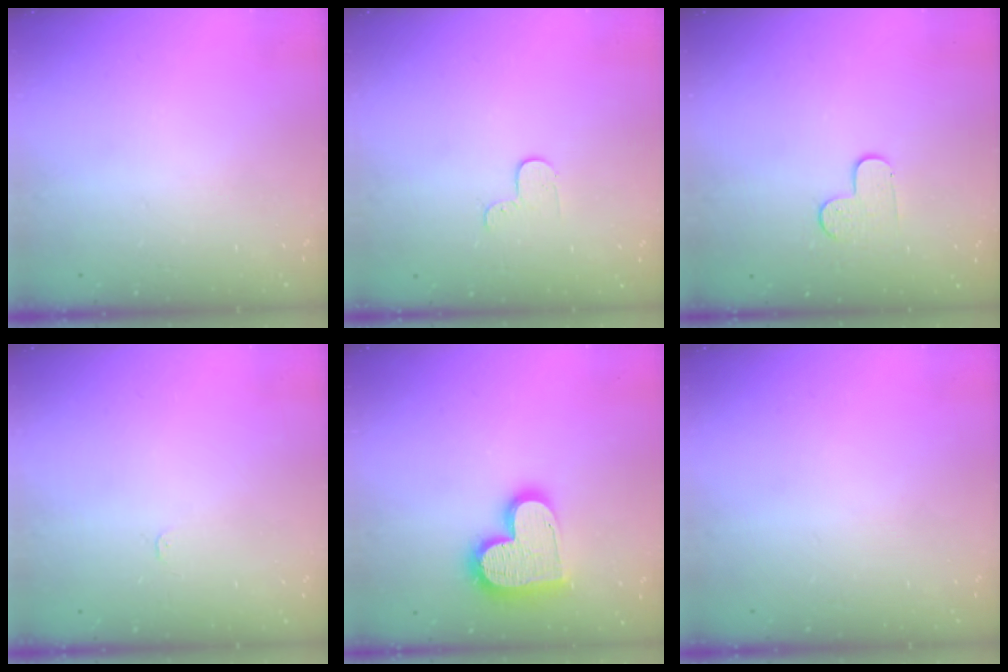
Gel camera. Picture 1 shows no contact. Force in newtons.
{"total": 3.7, "press": 3.6, "slide": 0.3}
{"total": 4.6, "press": 4.5, "slide": 0.5}
{"total": 2.4, "press": 2.4, "slide": 0.3}
{"total": 17.4, "press": 17.3, "slide": 1.3}
{"total": 0.0}